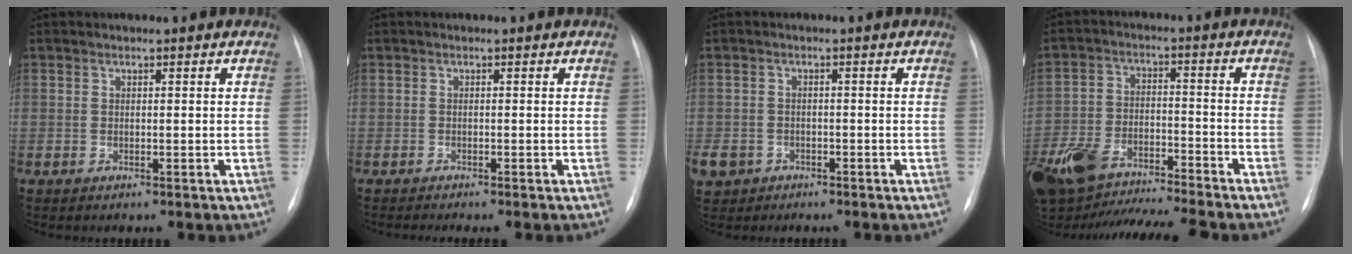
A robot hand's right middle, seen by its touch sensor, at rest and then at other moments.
{"total": 2.7, "force": [-2.3, -0.2, 1.5], "torque": [-0.015, -0.004, -0.028]}
{"total": 7.2, "force": [-4.0, 5.7, 1.8], "torque": [-0.061, -0.001, -0.062]}
{"total": 20.0, "force": [-16.9, 4.3, 9.7], "torque": [-0.238, -0.003, -0.283]}